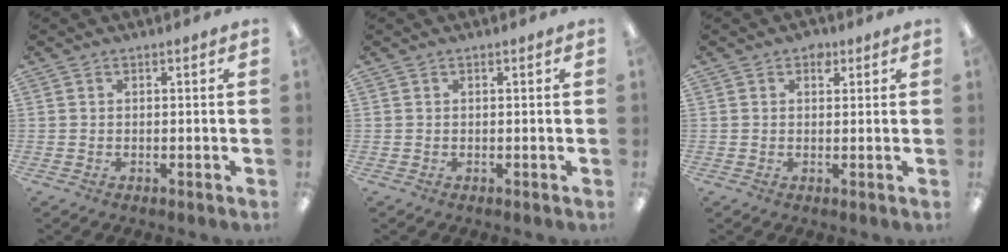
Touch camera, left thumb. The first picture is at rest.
{"total": 0.0}
{"total": 2.4, "force": [1.3, 1.6, 1.2], "torque": [-0.001, -0.004, 0.017]}